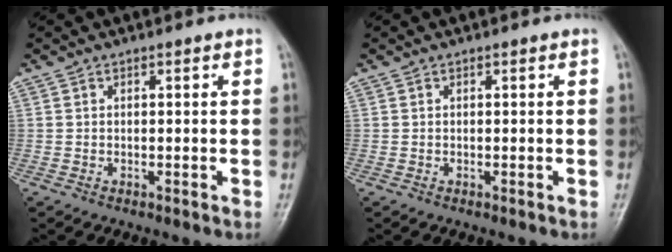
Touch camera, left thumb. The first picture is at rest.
{"total": 0.0}